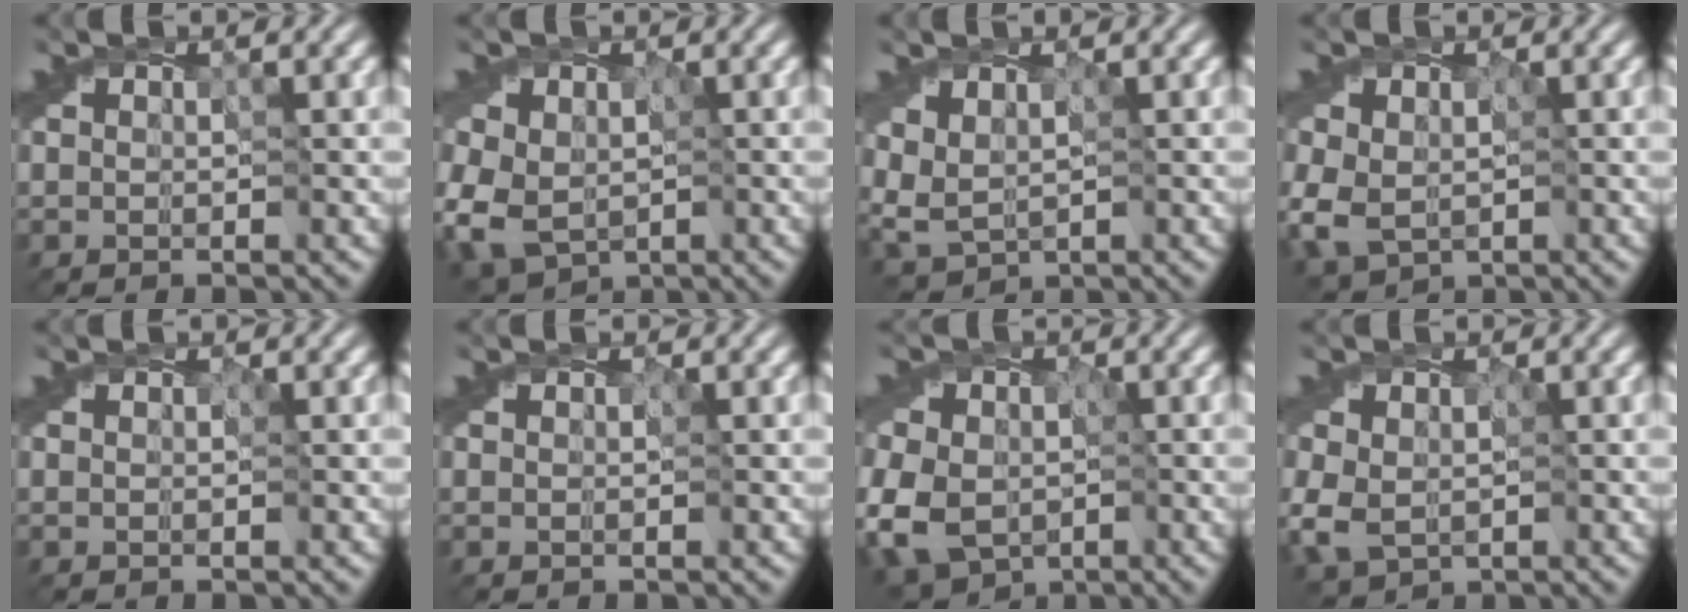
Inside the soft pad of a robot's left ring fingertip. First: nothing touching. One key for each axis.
{"total": 9.0, "fx": -1.7, "fy": 7.1, "fz": 5.2, "tx": -0.119, "ty": -0.013, "tz": -0.046}
{"total": 2.7, "fx": 1.1, "fy": 1.9, "fz": 1.5, "tx": -0.039, "ty": -0.003, "tz": 0.025}
{"total": 5.7, "fx": -1.2, "fy": 4.3, "fz": 3.5, "tx": -0.088, "ty": -0.012, "tz": -0.017}
{"total": 0.0}
{"total": 0.0}
{"total": 9.2, "fx": -2.7, "fy": 7.3, "fz": 5.0, "tx": -0.111, "ty": -0.018, "tz": -0.064}
{"total": 4.8, "fx": -0.9, "fy": 3.7, "fz": 3.0, "tx": -0.077, "ty": -0.011, "tz": -0.013}